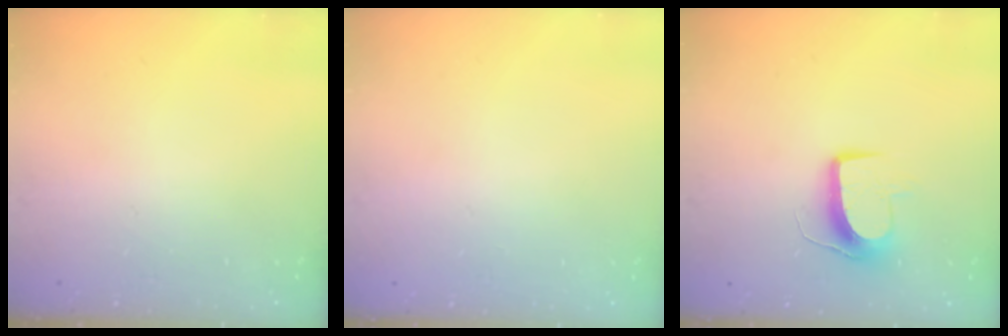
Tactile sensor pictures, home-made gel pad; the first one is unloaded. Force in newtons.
{"total": 0.0}
{"total": 9.7, "press": 9.7, "slide": 0.5}